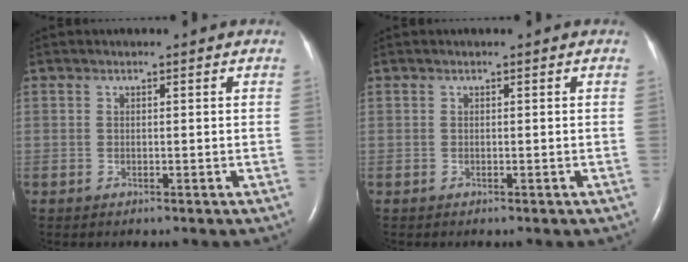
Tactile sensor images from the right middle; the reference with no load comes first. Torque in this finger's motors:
{"motor_torque": [-0.15, 0.07, 0.01, 0.01]}